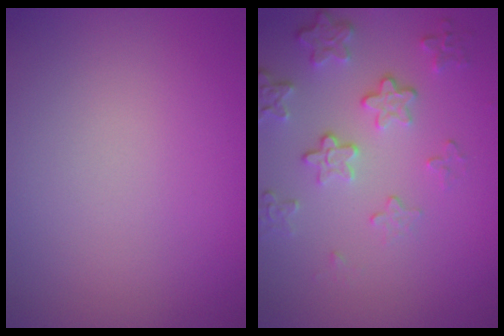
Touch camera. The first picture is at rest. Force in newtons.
{"total": 4.2, "press": 3.2, "slide": 2.7}